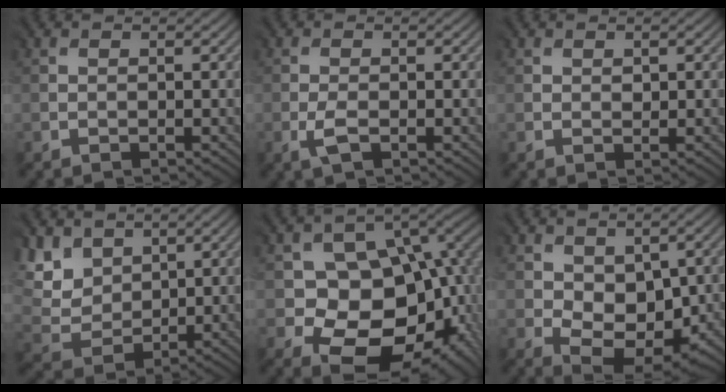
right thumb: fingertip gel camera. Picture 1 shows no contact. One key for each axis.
{"total": 1.7, "fx": -0.9, "fy": 0.7, "fz": 1.3, "tx": -0.038, "ty": -0.005, "tz": -0.019}
{"total": 1.0, "fx": 0.5, "fy": 0.7, "fz": 0.5, "tx": -0.006, "ty": -0.002, "tz": 0.010}
{"total": 7.5, "fx": 4.3, "fy": 5.2, "fz": 3.2, "tx": -0.136, "ty": -0.002, "tz": 0.098}
{"total": 15.2, "fx": -2.7, "fy": 10.8, "fz": 10.3, "tx": -0.151, "ty": -0.026, "tz": -0.030}
{"total": 8.2, "fx": -0.6, "fy": 5.7, "fz": 5.8, "tx": -0.096, "ty": -0.018, "tz": -0.003}